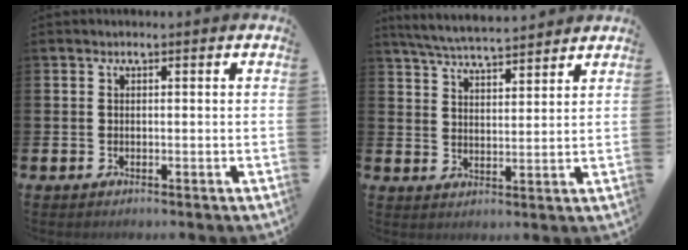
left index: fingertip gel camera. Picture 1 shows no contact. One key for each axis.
{"total": 5.7, "fx": 5.6, "fy": 0.3, "fz": 1.1, "tx": -0.042, "ty": -0.028, "tz": 0.100}